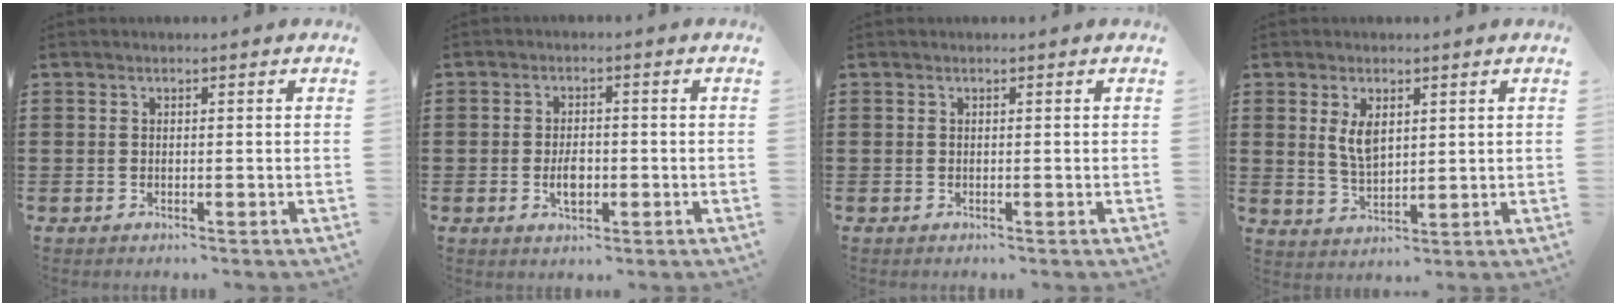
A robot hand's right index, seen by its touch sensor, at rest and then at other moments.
{"total": 3.6, "force": [-0.8, 1.9, 2.9], "torque": [-0.047, -0.001, -0.014]}
{"total": 0.0}
{"total": 4.6, "force": [1.6, 2.4, 3.6], "torque": [-0.070, 0.003, 0.027]}